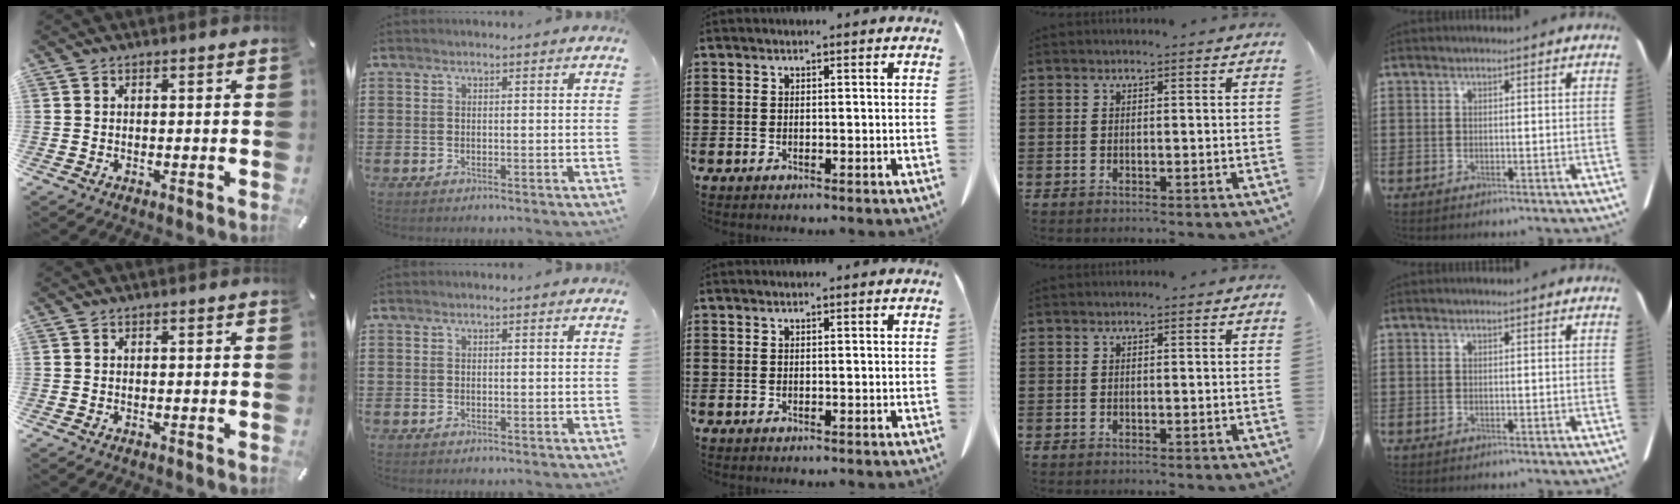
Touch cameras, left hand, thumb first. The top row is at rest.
{}